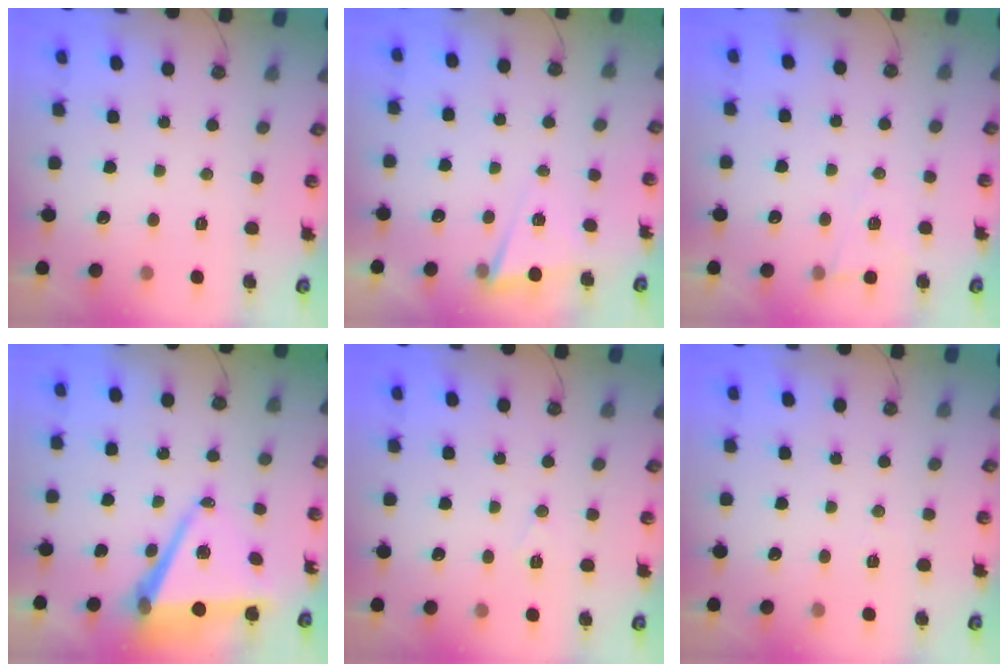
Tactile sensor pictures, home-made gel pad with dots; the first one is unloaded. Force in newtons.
{"total": 3.0, "press": 2.8, "slide": 0.9}
{"total": 4.8, "press": 3.3, "slide": 3.4}
{"total": 10.3, "press": 9.4, "slide": 4.3}
{"total": 6.2, "press": 4.1, "slide": 4.6}
{"total": 4.8, "press": 2.3, "slide": 4.3}